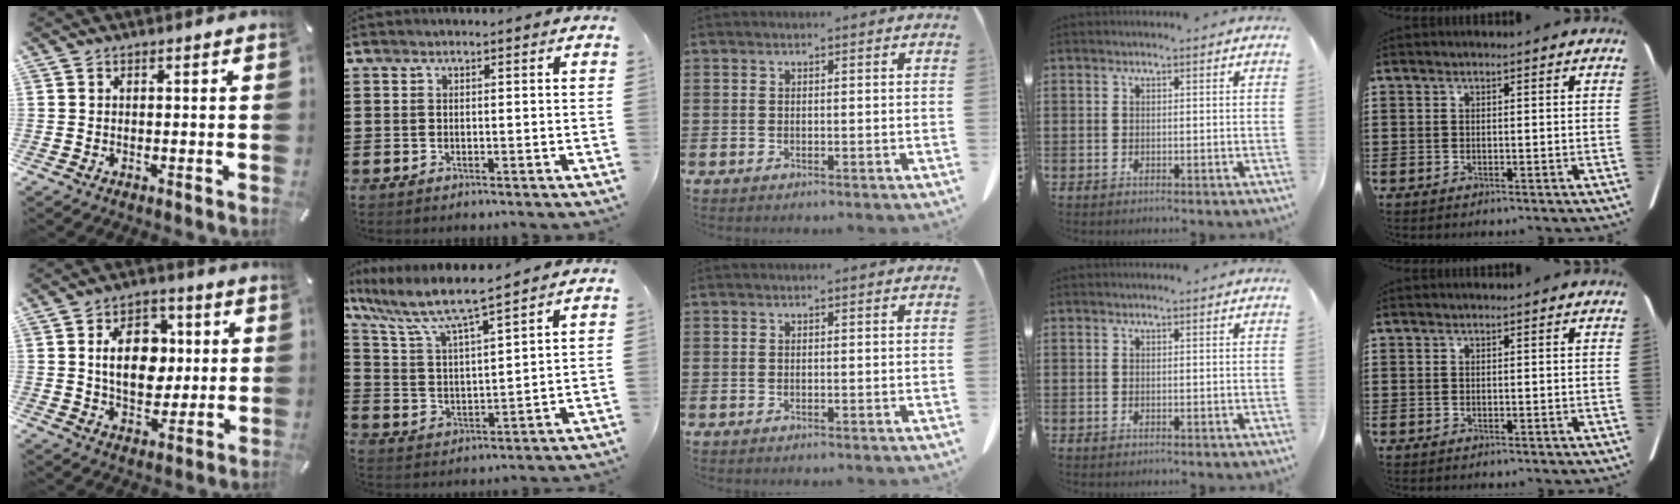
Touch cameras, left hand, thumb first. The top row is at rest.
{"thumb": {"total": 12.6, "force": [1.7, 9.1, 8.5], "torque": [-0.138, 0.005, 0.026]}, "index": {"total": 6.7, "force": [5.8, 0.4, 3.4], "torque": [-0.092, -0.033, 0.094]}}